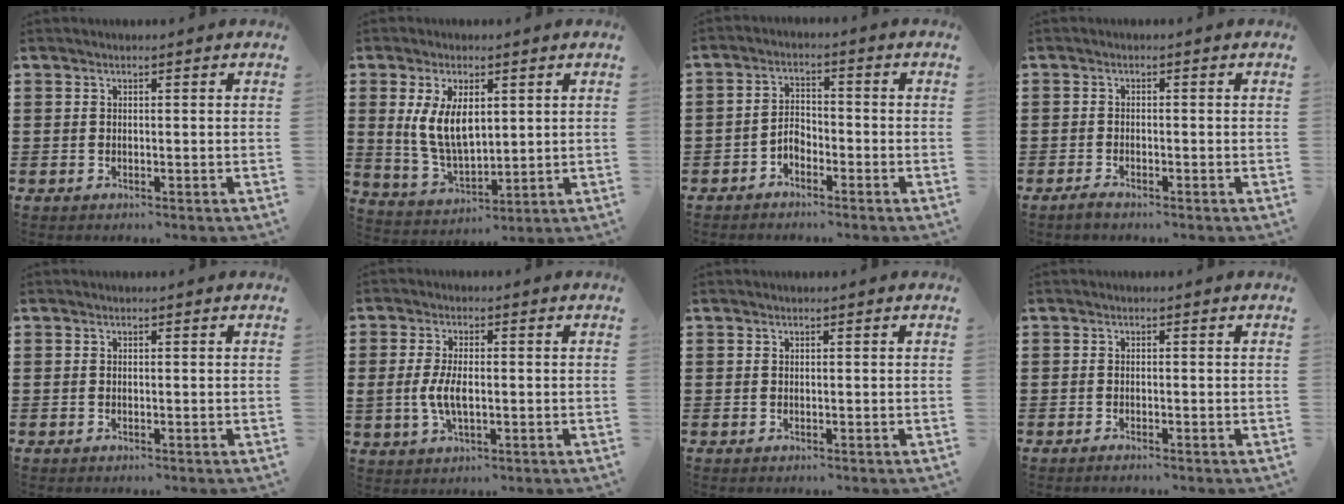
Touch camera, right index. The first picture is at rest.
{"total": 8.0, "force": [1.8, 4.4, 6.5], "torque": [-0.146, 0.007, 0.029]}
{"total": 2.6, "force": [-1.9, 1.4, 1.2], "torque": [-0.036, 0.002, -0.041]}
{"total": 1.0, "force": [-0.9, 0.1, 0.5], "torque": [-0.013, -0.006, -0.015]}
{"total": 0.0}
{"total": 5.1, "force": [-0.5, 2.4, 4.5], "torque": [-0.104, -0.002, -0.015]}
{"total": 0.0}
{"total": 0.6, "force": [-0.6, 0.0, 0.1], "torque": [-0.003, -0.002, -0.012]}